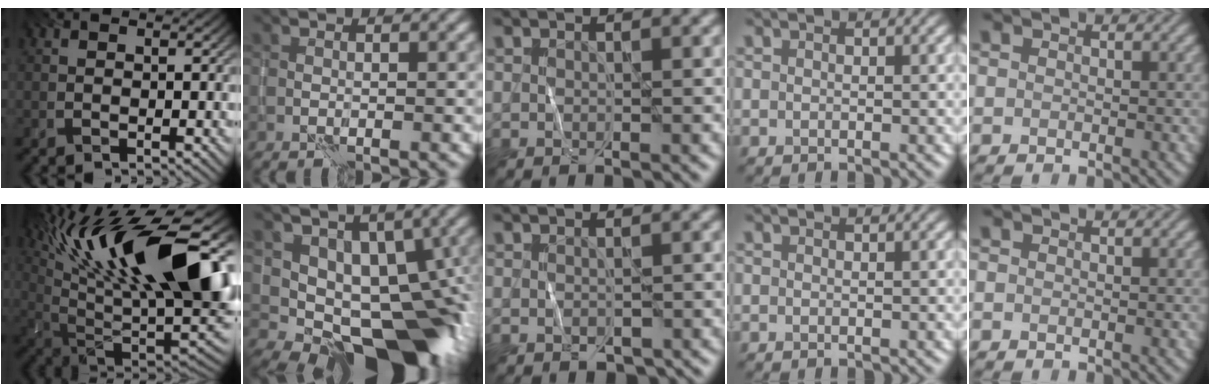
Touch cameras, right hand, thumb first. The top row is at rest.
{"thumb": {"total": 20.0, "force": [7.7, 7.2, 17.0], "torque": [-0.280, 0.032, 0.136]}, "index": {"total": 11.8, "force": [-0.8, 7.6, 9.0], "torque": [-0.092, -0.001, -0.014]}, "middle": {"total": 1.5, "force": [-1.0, 0.9, 0.7], "torque": [-0.008, -0.010, -0.010]}}